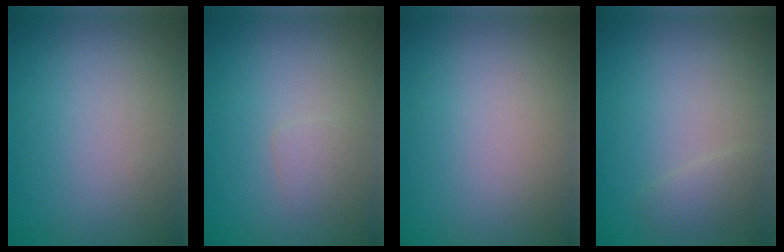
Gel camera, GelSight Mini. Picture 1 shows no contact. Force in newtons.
{"total": 1.1, "press": 1.1, "slide": 0.0}
{"total": 0.0}
{"total": 1.3, "press": 1.3, "slide": 0.1}